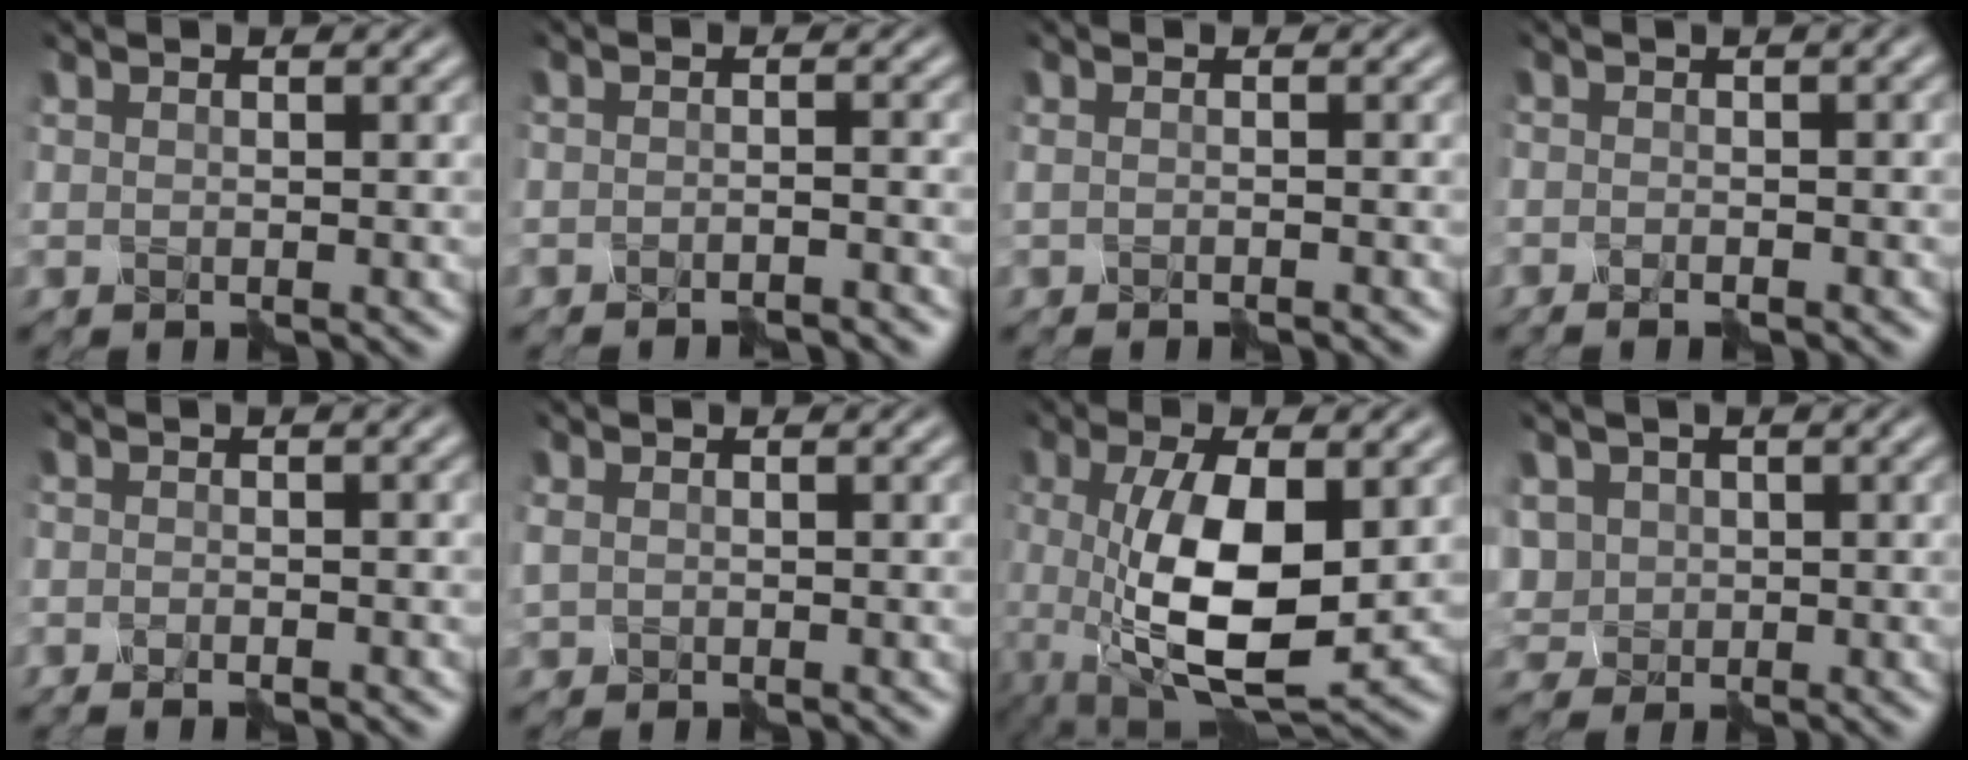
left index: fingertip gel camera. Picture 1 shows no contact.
{"total": 2.5, "force": [-2.5, 0.0, 0.3], "torque": [0.004, 0.001, -0.042]}
{"total": 0.8, "force": [-0.6, 0.2, 0.6], "torque": [-0.007, -0.005, -0.017]}
{"total": 2.3, "force": [-1.0, 0.6, 2.0], "torque": [-0.012, 0.002, -0.022]}
{"total": 1.7, "force": [-1.2, 0.2, 1.2], "torque": [-0.011, 0.000, -0.027]}
{"total": 0.8, "force": [-0.1, 0.6, 0.4], "torque": [-0.008, 0.001, 0.000]}
{"total": 9.8, "force": [-1.1, 3.7, 9.0], "torque": [-0.165, -0.011, -0.019]}
{"total": 2.9, "force": [-0.2, 2.7, 0.9], "torque": [-0.021, -0.001, -0.007]}